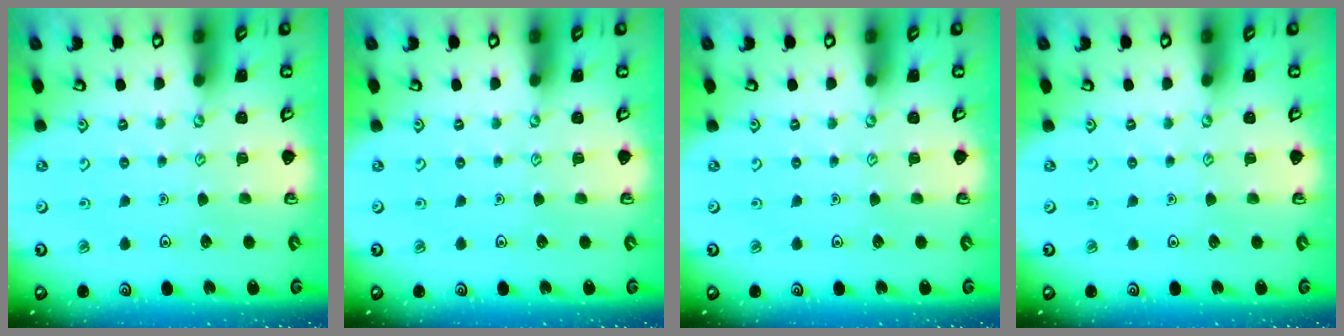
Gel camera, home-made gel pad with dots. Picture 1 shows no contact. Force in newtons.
{"total": 0.0}
{"total": 0.0}
{"total": 0.0}